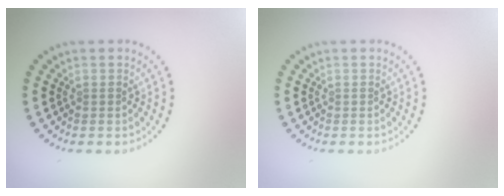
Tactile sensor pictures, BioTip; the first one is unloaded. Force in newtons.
{"total": 0.0}